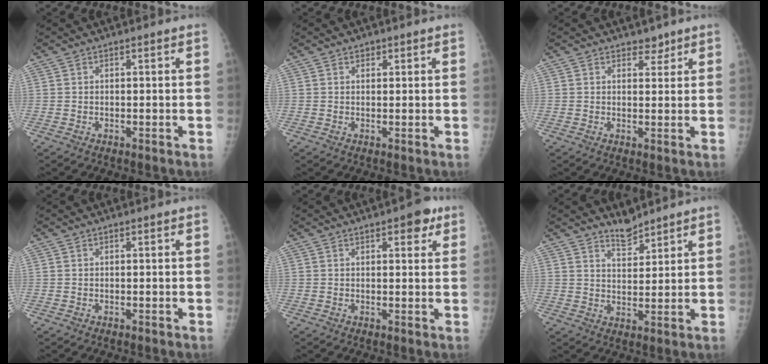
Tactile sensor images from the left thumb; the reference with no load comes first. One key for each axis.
{"total": 0.9, "fx": 0.5, "fy": 0.7, "fz": 0.3, "tx": 0.007, "ty": -0.003, "tz": 0.006}
{"total": 2.0, "fx": 1.5, "fy": 1.2, "fz": 0.4, "tx": 0.013, "ty": -0.010, "tz": 0.017}
{"total": 0.0}
{"total": 4.1, "fx": 2.2, "fy": 1.8, "fz": 2.9, "tx": -0.021, "ty": -0.005, "tz": 0.020}
{"total": 4.0, "fx": 3.7, "fy": 1.2, "fz": 0.9, "tx": -0.001, "ty": -0.035, "tz": 0.066}